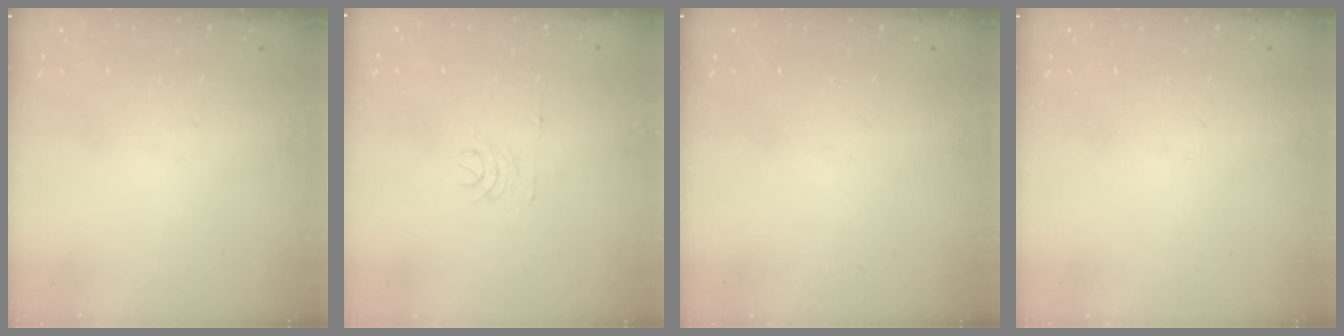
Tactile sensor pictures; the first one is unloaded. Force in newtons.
{"total": 3.5, "press": 3.5, "slide": 0.3}
{"total": 0.0}
{"total": 0.0}